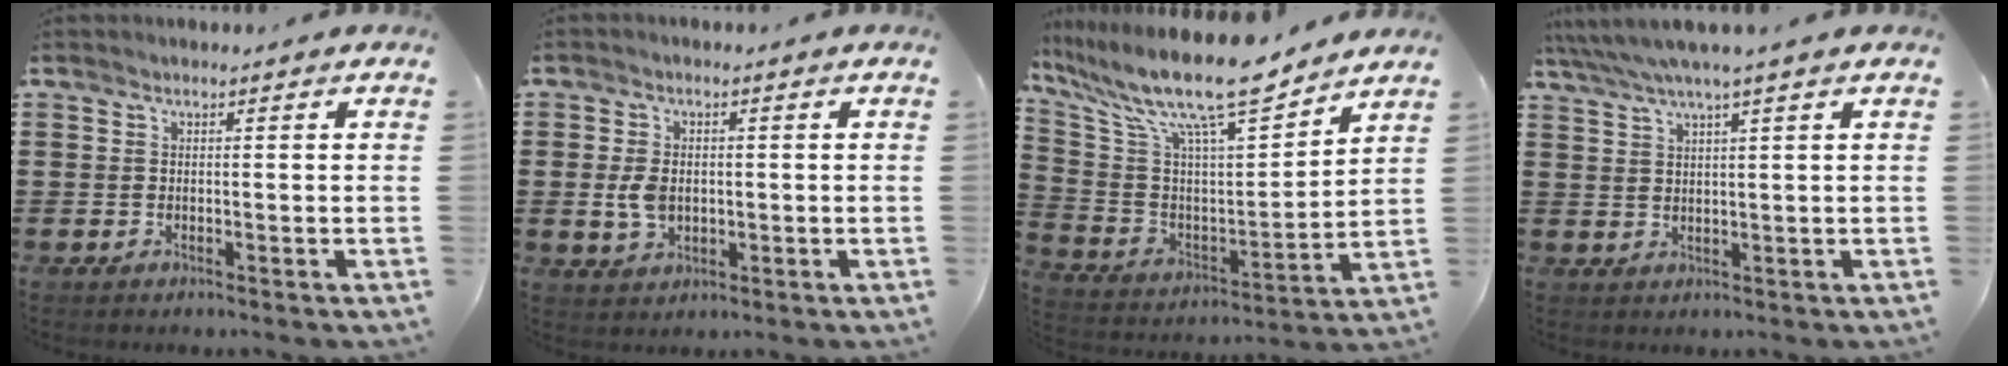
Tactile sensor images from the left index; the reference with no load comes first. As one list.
[{"total": 4.4, "force": [0.0, 3.0, 3.2], "torque": [-0.079, 0.003, -0.004]}, {"total": 13.1, "force": [10.7, 1.7, 7.4], "torque": [-0.177, -0.072, 0.181]}, {"total": 3.2, "force": [2.3, 0.0, 2.2], "torque": [-0.048, -0.003, 0.039]}]